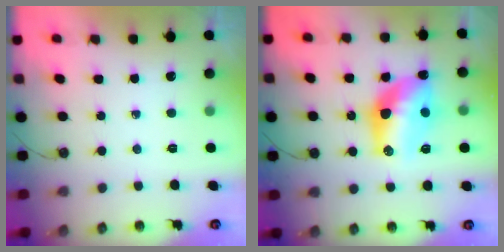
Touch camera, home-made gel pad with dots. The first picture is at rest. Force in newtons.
{"total": 13.7, "press": 13.6, "slide": 1.2}